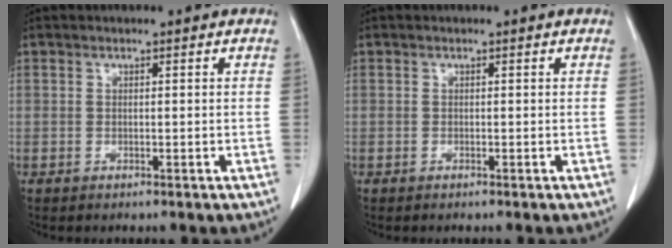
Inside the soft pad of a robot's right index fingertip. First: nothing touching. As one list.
[{"total": 0.0}]